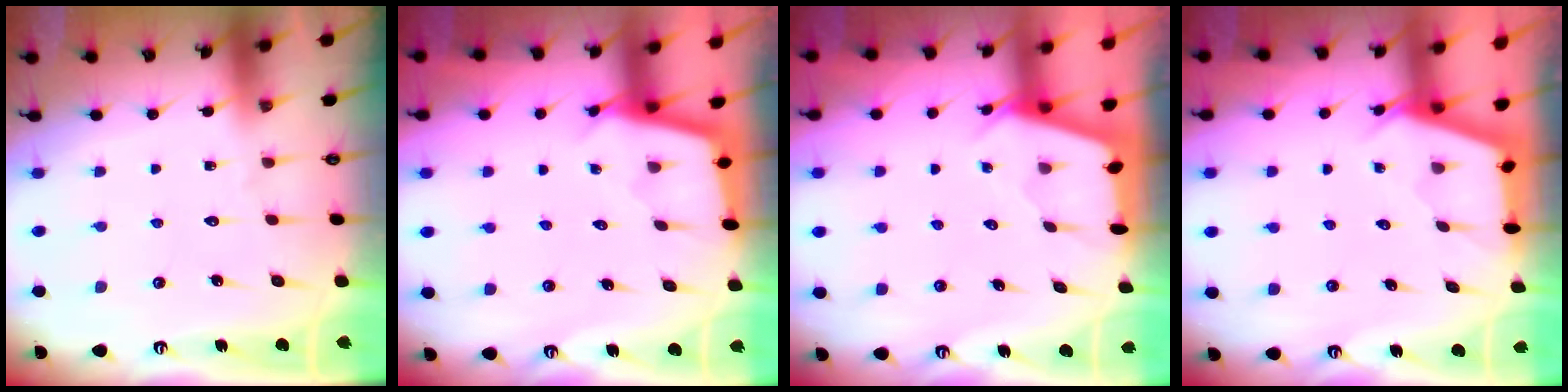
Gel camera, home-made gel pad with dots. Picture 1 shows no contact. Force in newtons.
{"total": 2.5, "press": 2.5, "slide": 0.2}
{"total": 2.5, "press": 2.5, "slide": 0.3}
{"total": 2.6, "press": 2.6, "slide": 0.3}